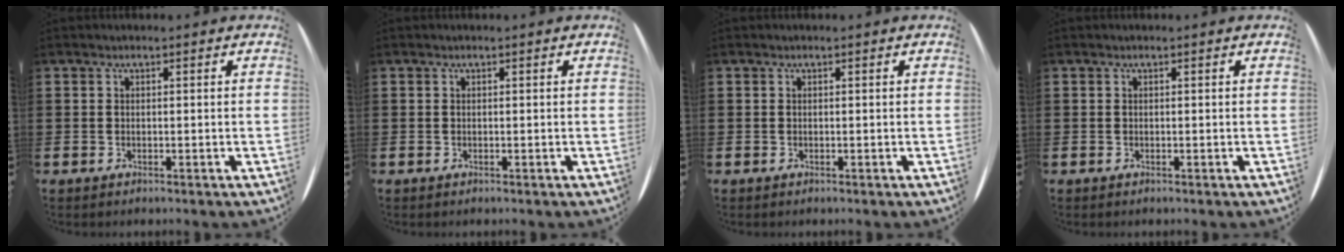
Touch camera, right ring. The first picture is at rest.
{"total": 0.0}
{"total": 0.0}
{"total": 0.0}